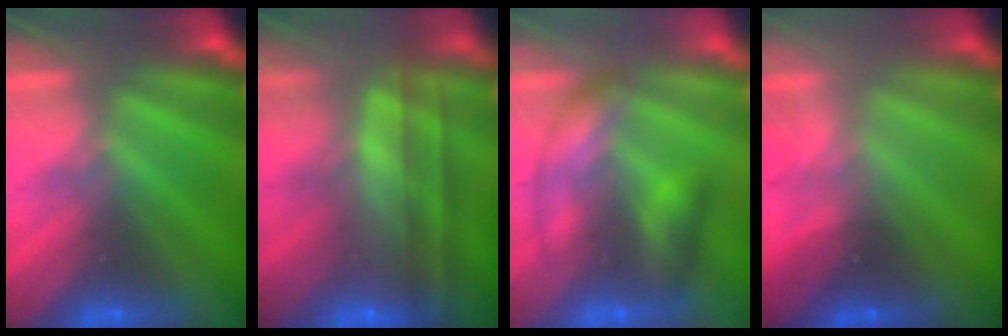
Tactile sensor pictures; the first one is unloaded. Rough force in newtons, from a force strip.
{"total": 7.8}
{"total": 2.6}
{"total": 1.8}